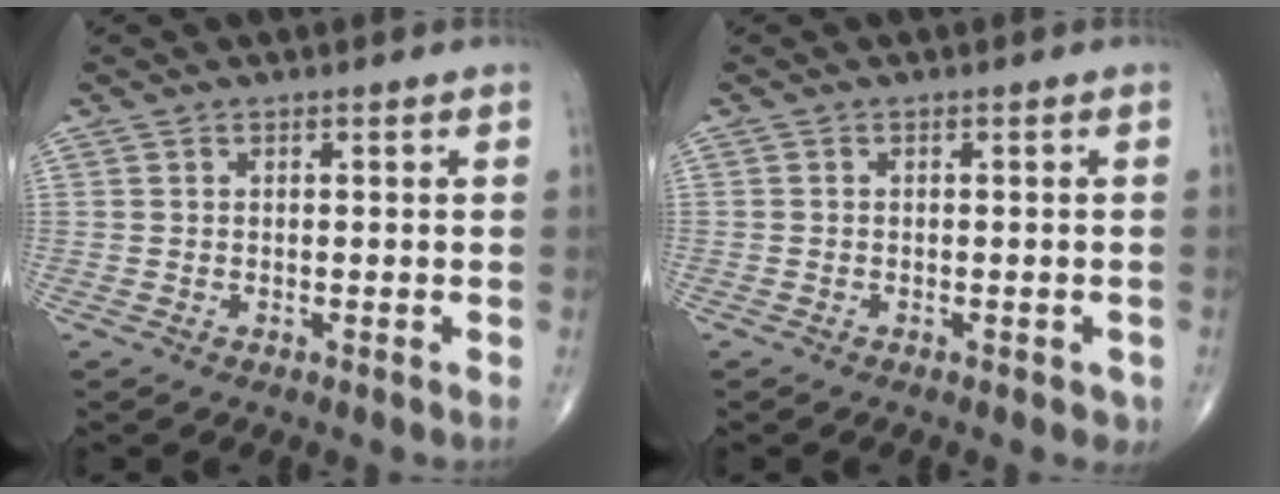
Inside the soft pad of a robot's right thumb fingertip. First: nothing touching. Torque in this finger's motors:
{"motor_torque": [3.42, 0.03, 0.42, -2.35, 0.05]}